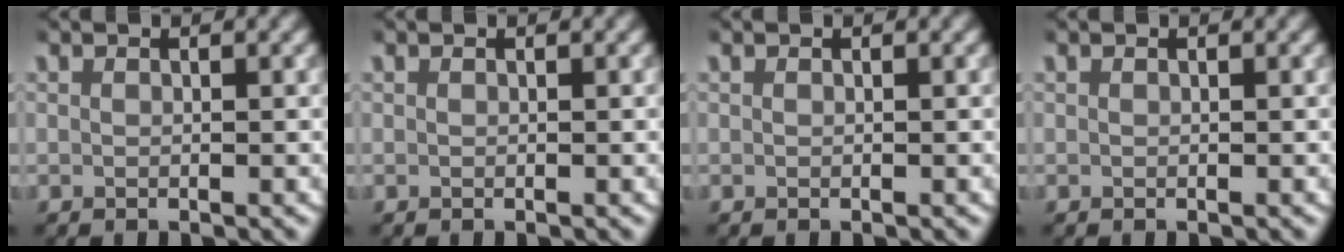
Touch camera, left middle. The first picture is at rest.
{"total": 0.0}
{"total": 0.0}
{"total": 0.0}